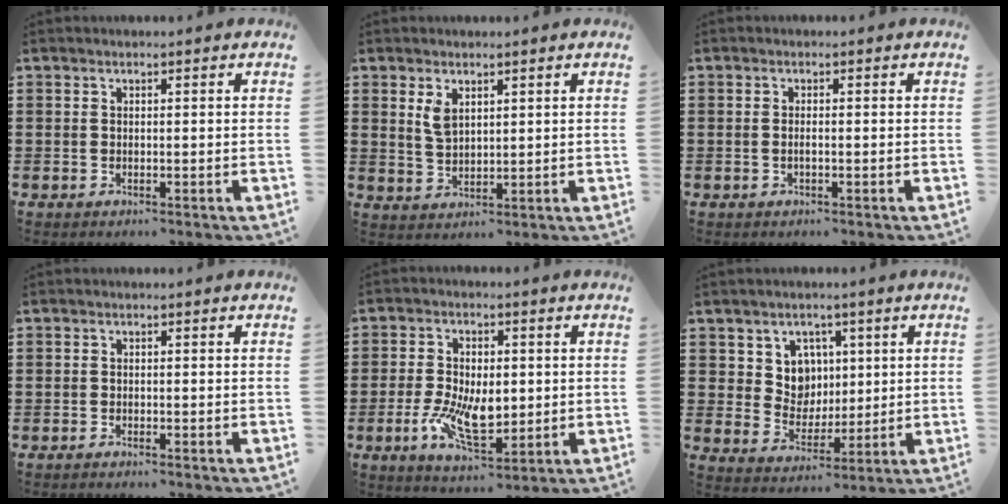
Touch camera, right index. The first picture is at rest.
{"total": 3.2, "force": [1.7, 1.7, 2.1], "torque": [-0.048, 0.004, 0.031]}
{"total": 0.8, "force": [-0.3, 0.1, 0.7], "torque": [-0.012, -0.004, -0.005]}
{"total": 0.7, "force": [-0.7, -0.2, 0.2], "torque": [-0.005, -0.005, -0.013]}
{"total": 8.6, "force": [-1.4, 4.3, 7.3], "torque": [-0.151, 0.004, -0.024]}
{"total": 6.1, "force": [2.3, 5.3, 1.8], "torque": [-0.057, 0.008, 0.041]}